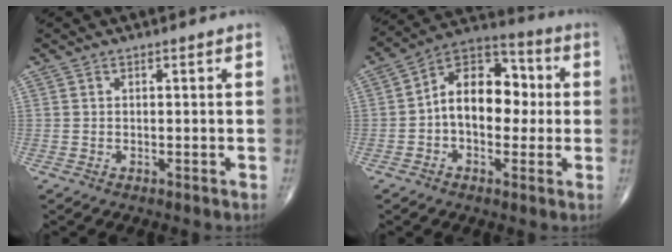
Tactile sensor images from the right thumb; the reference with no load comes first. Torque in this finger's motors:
{"motor_torque": [-0.15, 1.00, 0.21, -0.15, 0.12]}